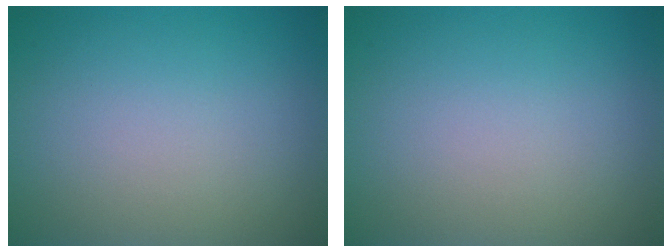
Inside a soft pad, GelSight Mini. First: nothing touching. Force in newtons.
{"total": 0.0}